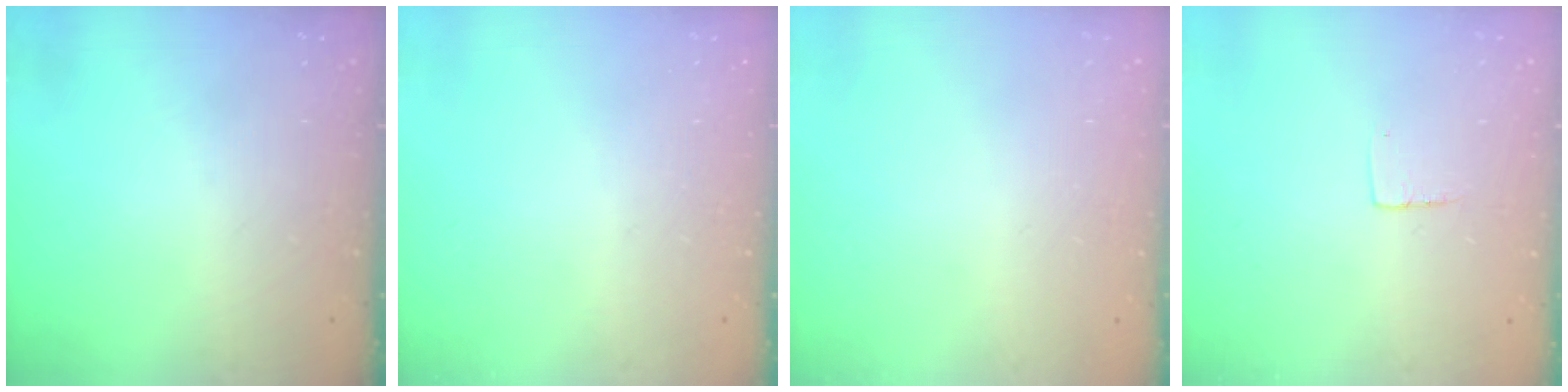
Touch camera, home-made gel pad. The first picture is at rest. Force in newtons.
{"total": 0.0}
{"total": 0.0}
{"total": 4.5, "press": 4.5, "slide": 0.4}